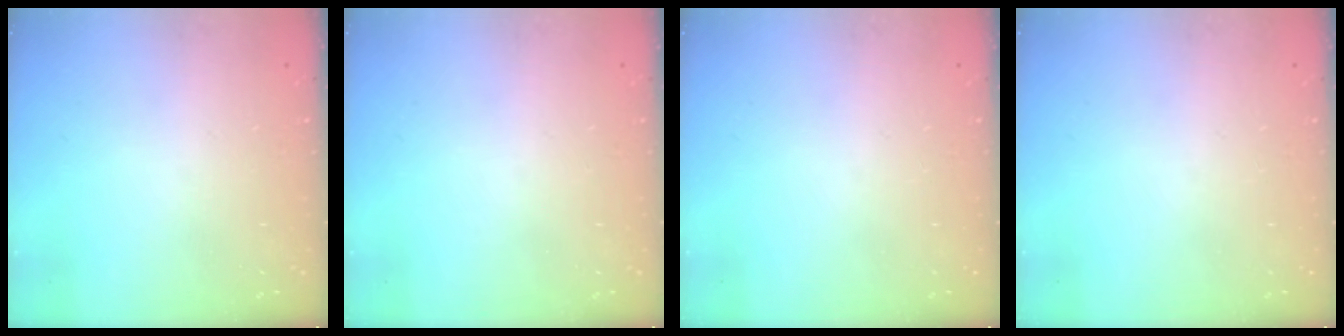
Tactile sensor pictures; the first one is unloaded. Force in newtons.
{"total": 0.0}
{"total": 0.0}
{"total": 0.0}